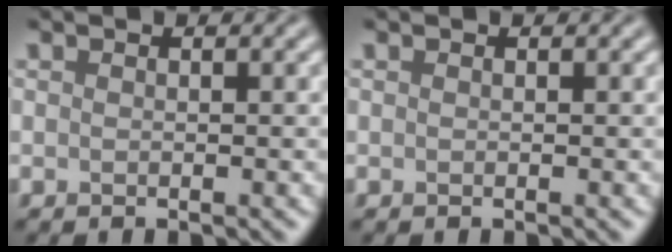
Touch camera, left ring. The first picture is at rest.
{"total": 0.0}